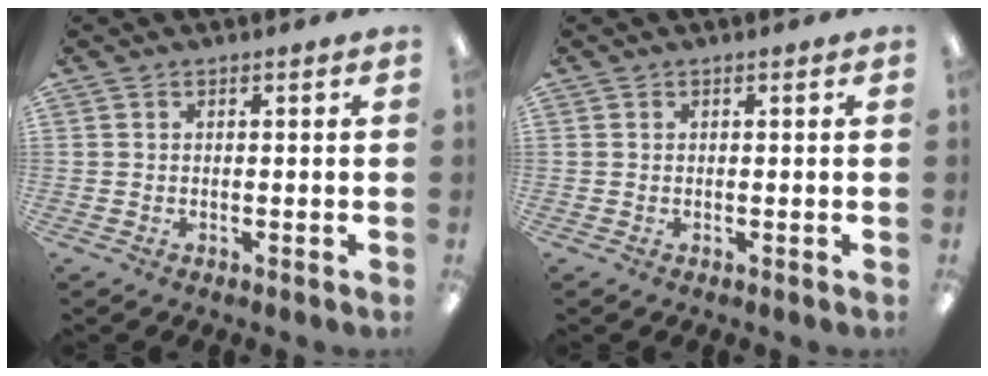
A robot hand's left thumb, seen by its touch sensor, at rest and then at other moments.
{"total": 0.0}